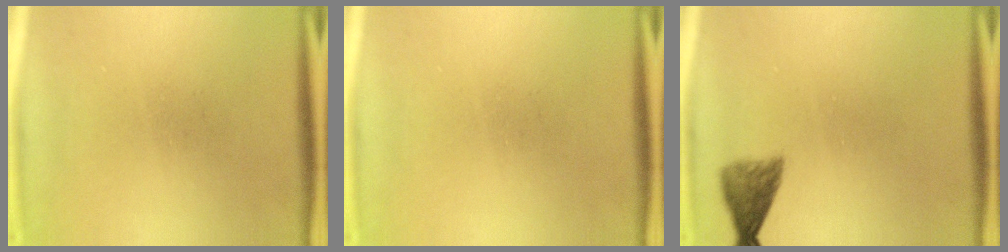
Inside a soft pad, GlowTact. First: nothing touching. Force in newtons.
{"total": 0.0}
{"total": 3.2}